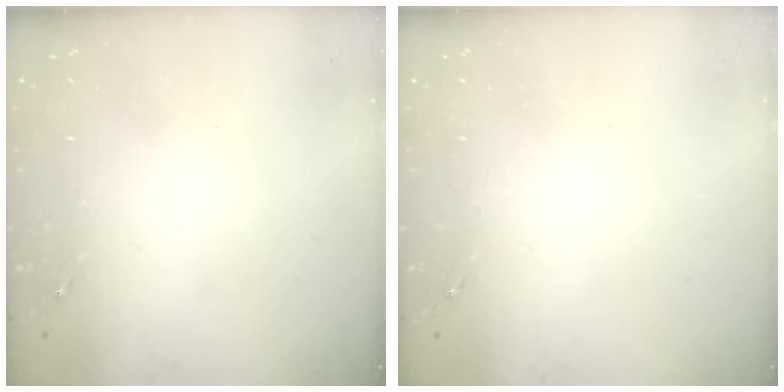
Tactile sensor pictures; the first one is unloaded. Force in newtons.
{"total": 0.0}